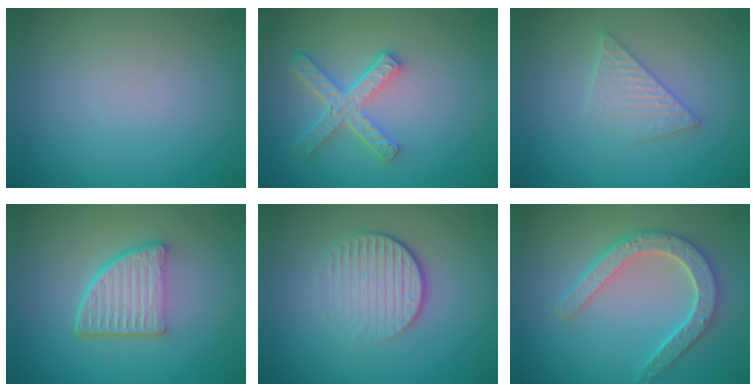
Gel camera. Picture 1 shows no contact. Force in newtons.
{"total": 4.5, "press": 3.4, "slide": 3.0}
{"total": 2.6, "press": 2.6, "slide": 0.3}
{"total": 5.3, "press": 3.7, "slide": 3.7}
{"total": 4.7, "press": 2.8, "slide": 3.7}
{"total": 5.0, "press": 4.0, "slide": 3.1}